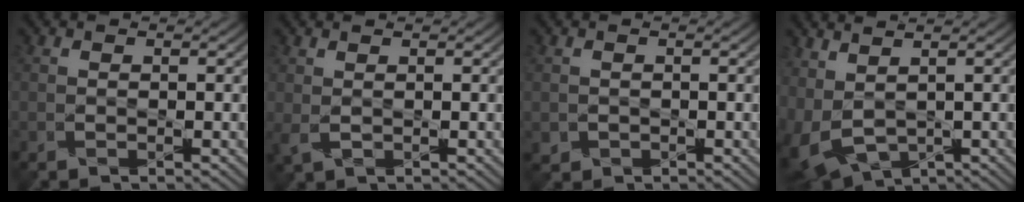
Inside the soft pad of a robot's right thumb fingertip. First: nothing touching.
{"total": 1.5, "force": [0.6, 0.6, 1.3], "torque": [-0.038, -0.003, 0.016]}
{"total": 1.0, "force": [-0.3, 0.9, 0.2], "torque": [-0.004, -0.008, -0.006]}
{"total": 7.7, "force": [1.2, 4.2, 6.3], "torque": [-0.175, -0.014, 0.039]}